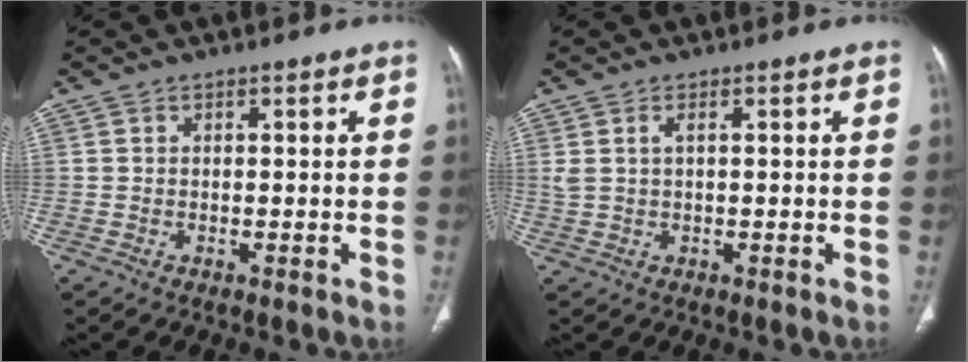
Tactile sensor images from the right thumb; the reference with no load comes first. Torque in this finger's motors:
{"motor_torque": [0.20, -0.08, 0.41, 0.31, 0.02]}